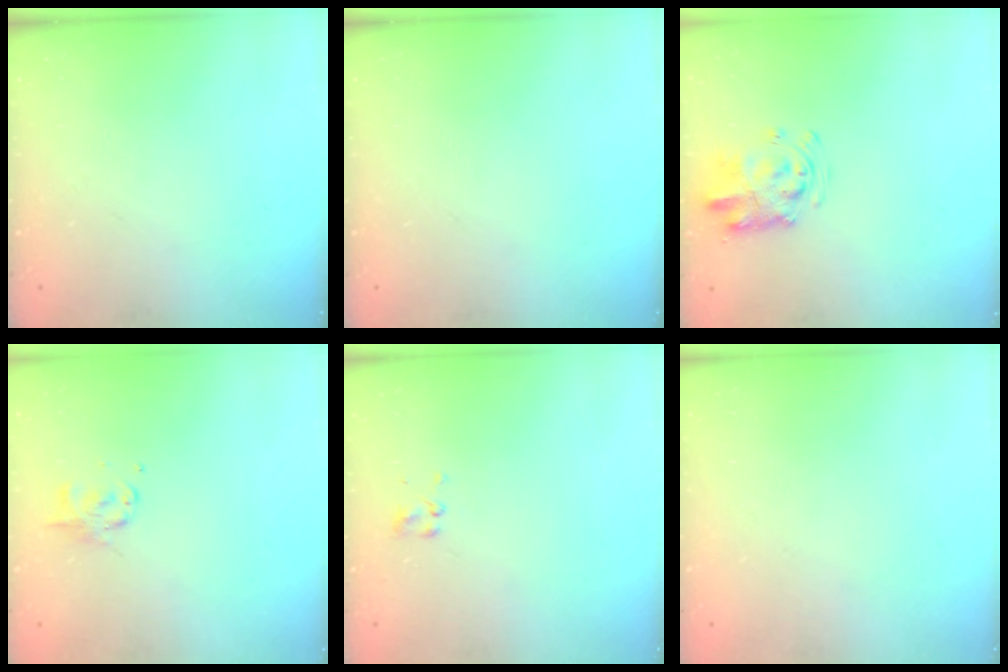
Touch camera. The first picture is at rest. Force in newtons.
{"total": 0.0}
{"total": 3.1, "press": 3.0, "slide": 0.6}
{"total": 2.8, "press": 2.7, "slide": 0.6}
{"total": 1.7, "press": 1.5, "slide": 0.8}
{"total": 1.6, "press": 1.6, "slide": 0.2}